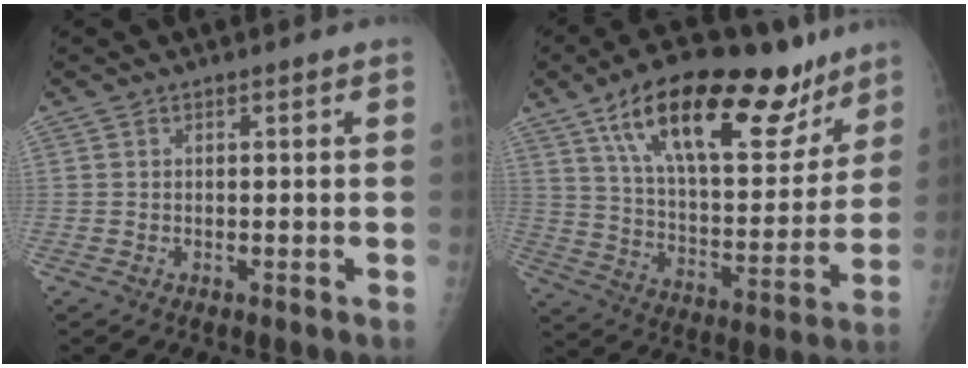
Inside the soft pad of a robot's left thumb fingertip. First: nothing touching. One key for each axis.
{"total": 27.3, "fx": 16.7, "fy": 11.1, "fz": 18.6, "tx": -0.251, "ty": -0.037, "tz": 0.270}